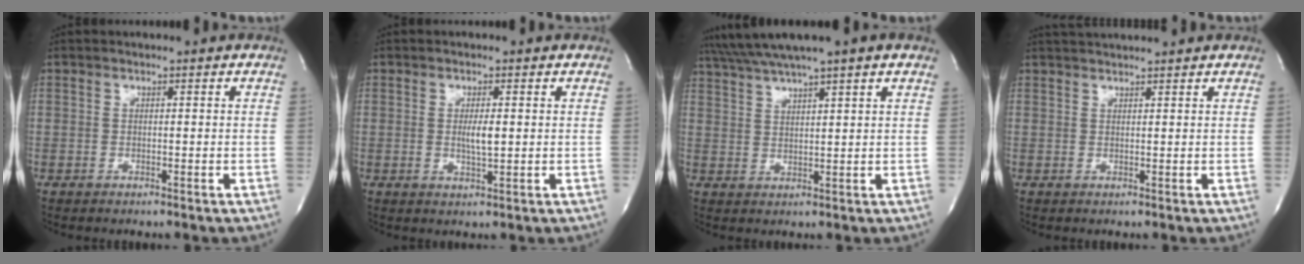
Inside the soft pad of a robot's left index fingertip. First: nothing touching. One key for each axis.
{"total": 2.7, "fx": 0.3, "fy": 0.4, "fz": 2.7, "tx": -0.051, "ty": -0.004, "tz": 0.006}
{"total": 8.3, "fx": 6.8, "fy": -1.1, "fz": 4.7, "tx": -0.086, "ty": 0.029, "tz": 0.110}
{"total": 4.5, "fx": 4.3, "fy": -0.5, "fz": 1.1, "tx": -0.015, "ty": 0.026, "tz": 0.066}